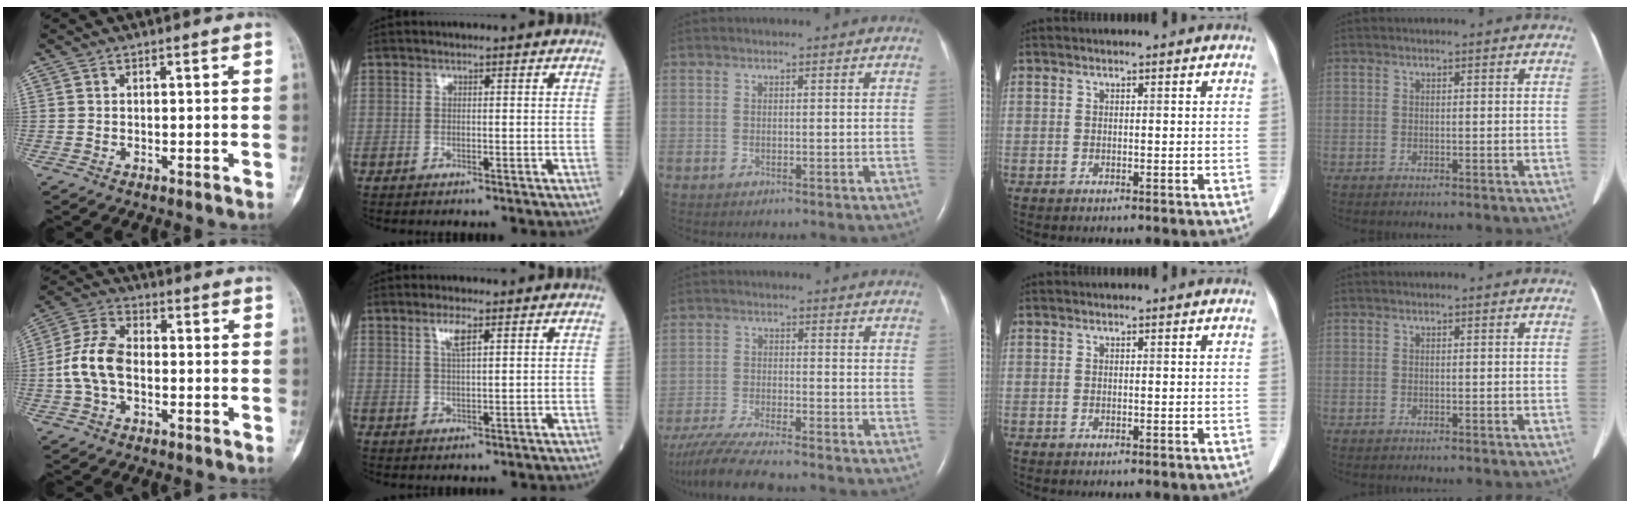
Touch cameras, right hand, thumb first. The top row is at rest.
{"thumb": {"total": 9.4, "force": [-1.3, 5.8, 7.3], "torque": [-0.150, 0.028, -0.033]}, "index": {"total": 2.9, "force": [1.5, 0.3, 2.4], "torque": [-0.051, 0.001, 0.029]}, "middle": {"total": 10.2, "force": [-8.9, 0.2, 5.0], "torque": [-0.091, -0.030, -0.150]}}